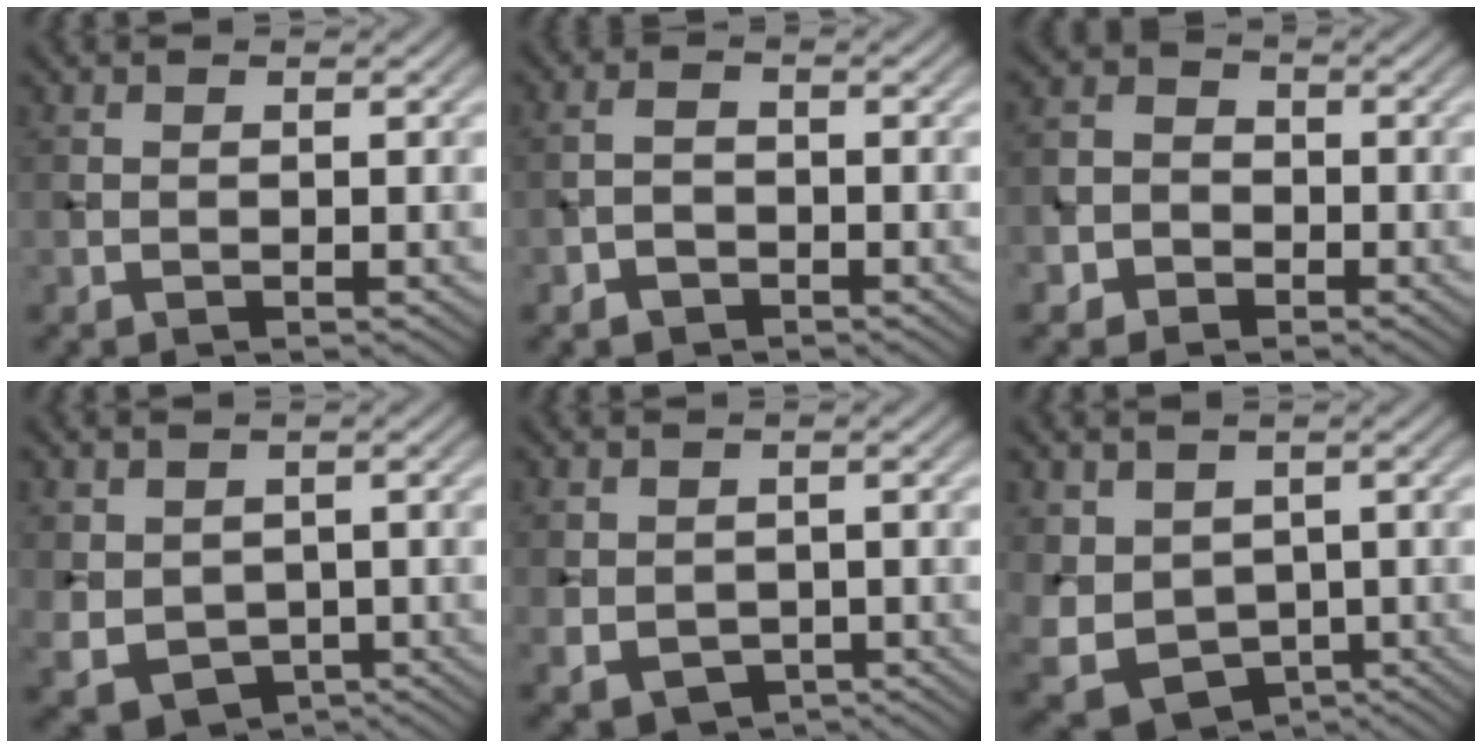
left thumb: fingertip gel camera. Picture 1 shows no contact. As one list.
[{"total": 2.3, "force": [-1.6, 1.3, 0.9], "torque": [-0.016, 0.000, -0.035]}, {"total": 4.3, "force": [-2.2, 3.4, 1.2], "torque": [-0.020, -0.002, -0.056]}, {"total": 4.9, "force": [0.3, 4.3, 2.3], "torque": [-0.071, -0.028, 0.011]}, {"total": 3.2, "force": [-0.4, 2.8, 1.4], "torque": [-0.042, -0.019, -0.001]}, {"total": 7.7, "force": [0.5, 6.6, 3.9], "torque": [-0.113, -0.029, 0.022]}]